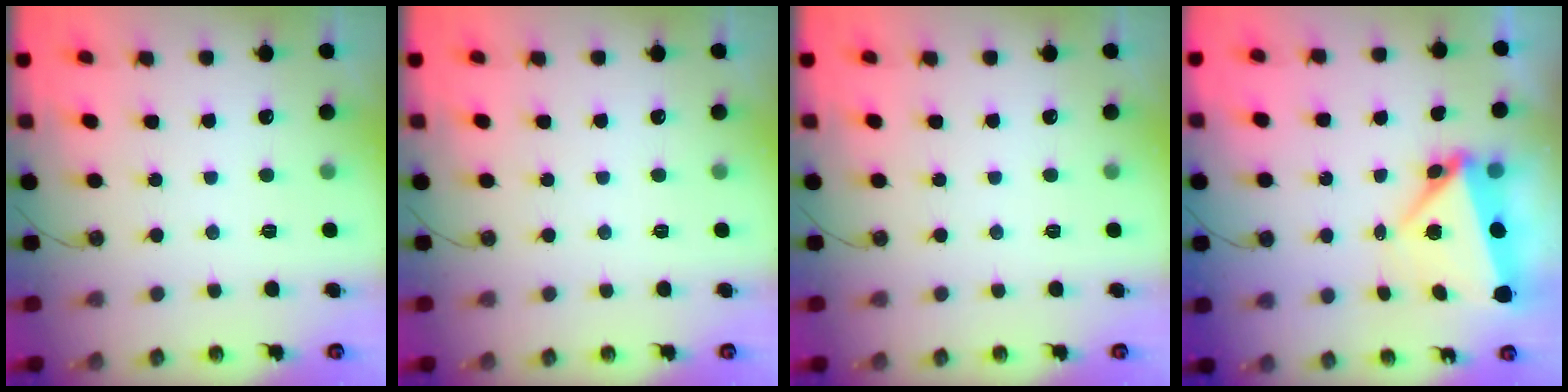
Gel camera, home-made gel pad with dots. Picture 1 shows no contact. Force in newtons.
{"total": 0.0}
{"total": 0.0}
{"total": 6.2, "press": 5.9, "slide": 1.9}